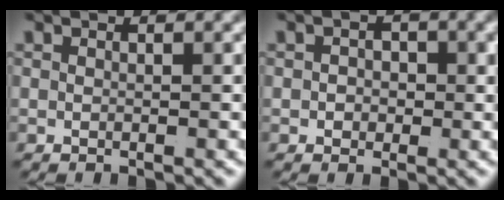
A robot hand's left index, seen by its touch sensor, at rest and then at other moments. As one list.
[{"total": 1.2, "force": [-0.4, 0.9, 0.6], "torque": [0.000, -0.005, -0.006]}]